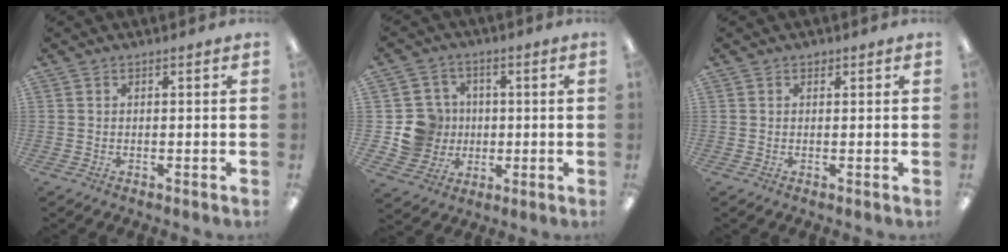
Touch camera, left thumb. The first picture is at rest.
{"total": 10.8, "force": [-0.6, 10.5, 2.5], "torque": [-0.066, 0.015, 0.003]}
{"total": 0.7, "force": [0.5, 0.5, 0.2], "torque": [0.003, -0.001, 0.007]}